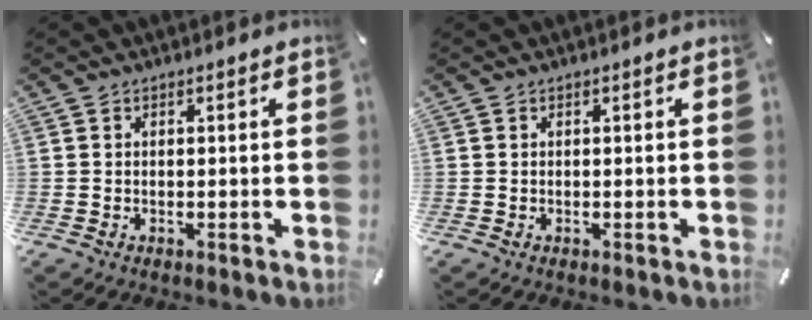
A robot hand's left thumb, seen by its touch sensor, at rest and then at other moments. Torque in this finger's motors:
{"motor_torque": [0.00, 0.00, 0.00, 0.00, 0.00]}